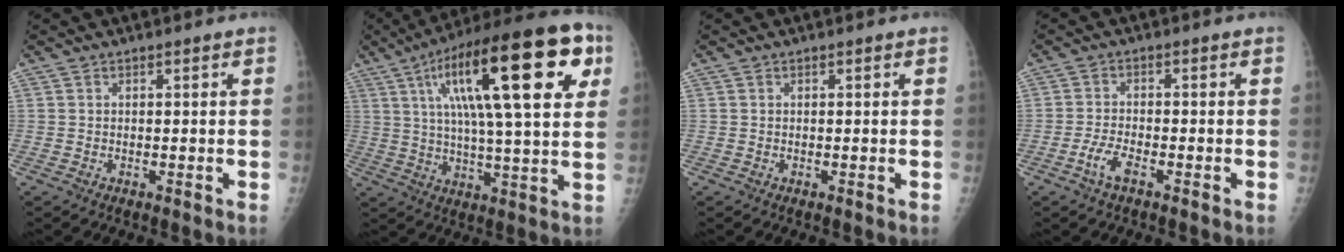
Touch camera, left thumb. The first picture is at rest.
{"total": 27.3, "force": [9.6, 7.5, 24.5], "torque": [-0.376, 0.014, 0.140]}
{"total": 0.0}
{"total": 3.6, "force": [-2.3, 1.0, 2.5], "torque": [-0.061, 0.013, -0.045]}